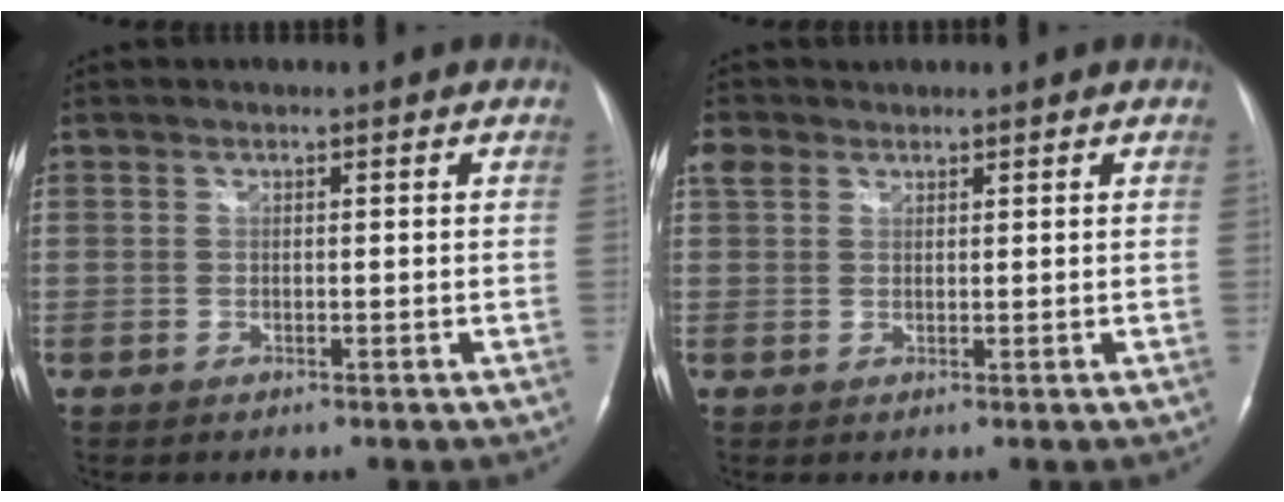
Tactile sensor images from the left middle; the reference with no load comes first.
{"total": 2.5, "force": [1.7, 1.7, 0.6], "torque": [-0.022, 0.021, 0.036]}